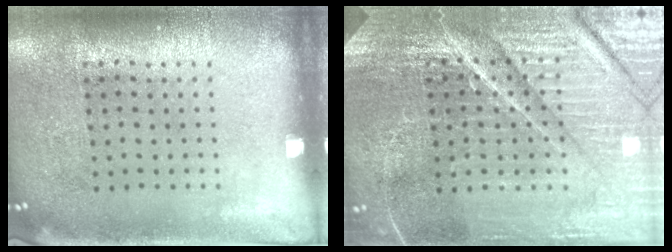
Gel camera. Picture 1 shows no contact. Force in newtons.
{"total": 5.7, "press": 5.2, "slide": 2.4}